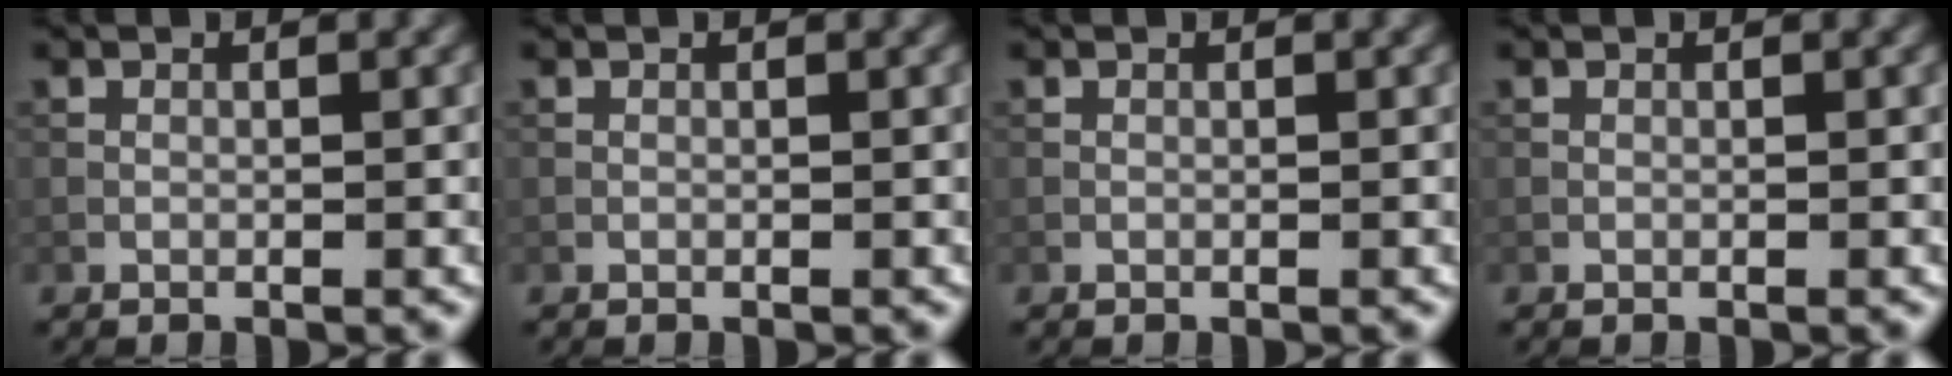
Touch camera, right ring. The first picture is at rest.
{"total": 0.0}
{"total": 0.0}
{"total": 0.0}